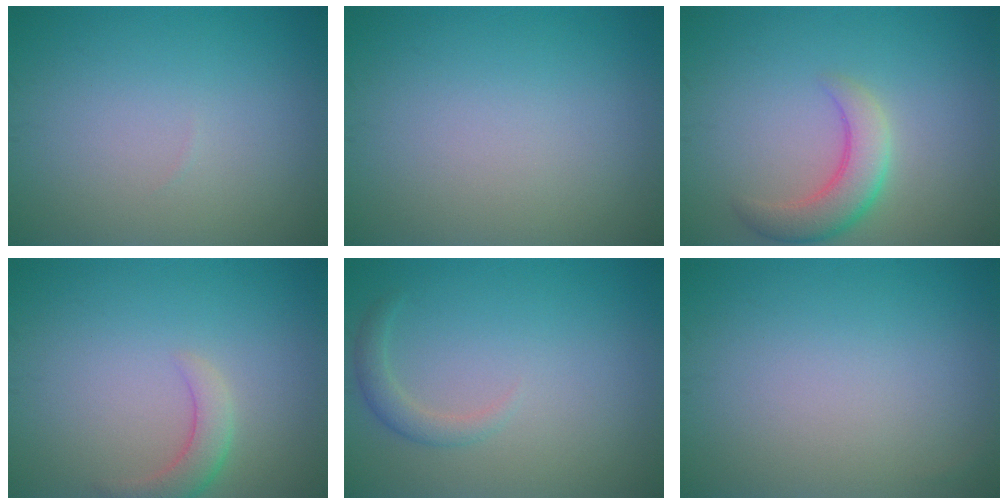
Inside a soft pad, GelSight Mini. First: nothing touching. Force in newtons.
{"total": 0.0}
{"total": 3.9, "press": 3.9, "slide": 0.2}
{"total": 2.4, "press": 2.4, "slide": 0.2}
{"total": 1.5, "press": 1.5, "slide": 0.1}
{"total": 0.0}